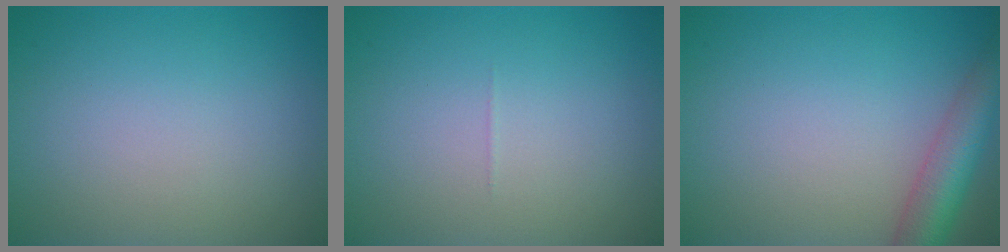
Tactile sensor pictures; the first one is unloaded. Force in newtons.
{"total": 0.0}
{"total": 5.1, "press": 5.1, "slide": 0.2}